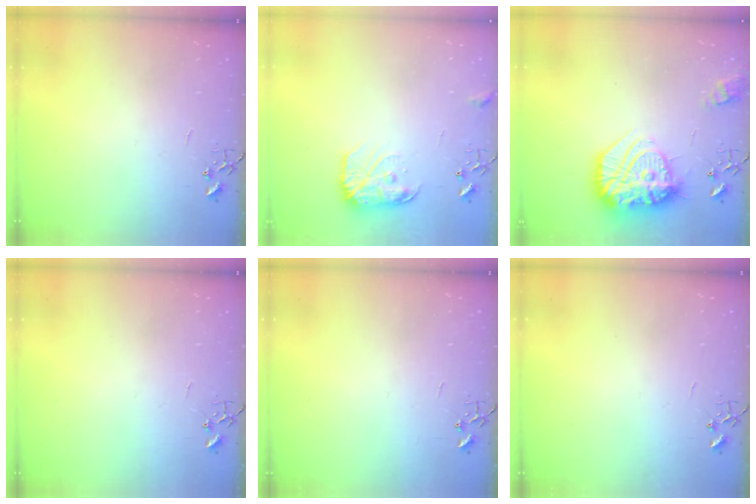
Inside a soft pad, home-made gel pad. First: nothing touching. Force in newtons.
{"total": 12.4, "press": 12.4, "slide": 0.7}
{"total": 24.2, "press": 24.2, "slide": 1.5}
{"total": 0.0}
{"total": 0.0}
{"total": 0.0}